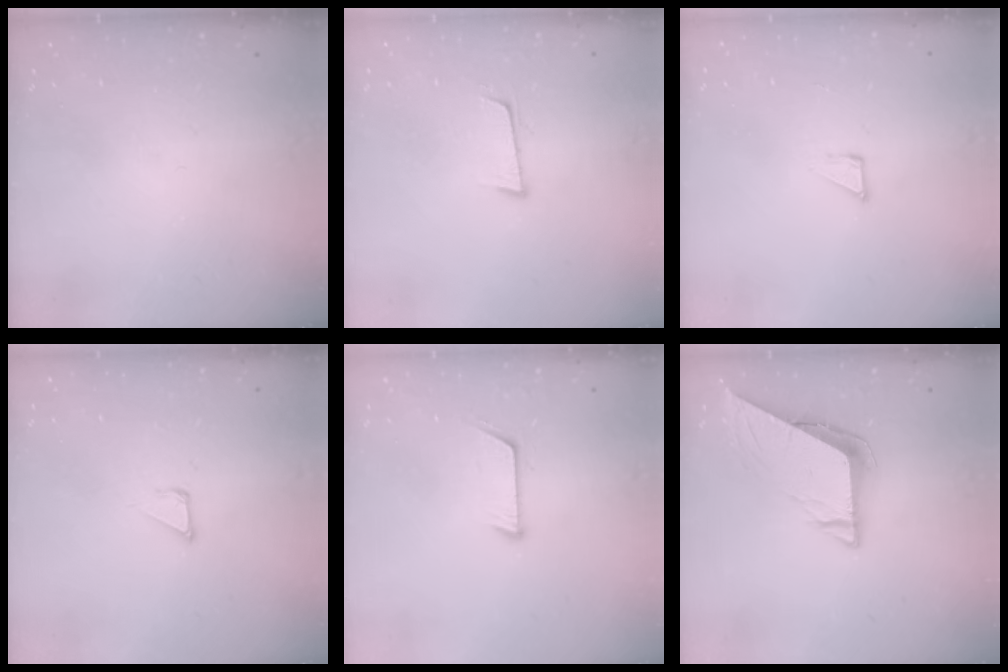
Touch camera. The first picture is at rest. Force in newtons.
{"total": 5.8, "press": 5.5, "slide": 1.9}
{"total": 2.1, "press": 2.1, "slide": 0.1}
{"total": 2.8, "press": 2.8, "slide": 0.1}
{"total": 6.3, "press": 6.3, "slide": 0.5}
{"total": 7.4, "press": 7.4, "slide": 0.6}